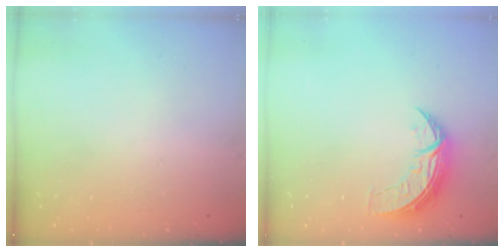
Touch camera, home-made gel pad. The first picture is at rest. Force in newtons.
{"total": 7.1, "press": 7.0, "slide": 0.4}